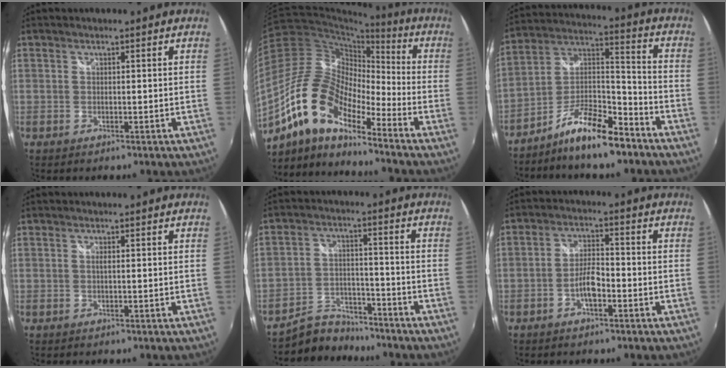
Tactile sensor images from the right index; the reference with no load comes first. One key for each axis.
{"total": 15.1, "fx": -10.2, "fy": 5.5, "fz": 9.7, "tx": -0.172, "ty": 0.006, "tz": -0.212}
{"total": 13.1, "fx": -9.3, "fy": 3.4, "fz": 8.6, "tx": -0.170, "ty": 0.018, "tz": -0.166}
{"total": 0.0}
{"total": 7.6, "fx": -6.9, "fy": 3.1, "fz": 0.4, "tx": -0.027, "ty": 0.019, "tz": -0.118}
{"total": 4.7, "fx": -2.4, "fy": 1.5, "fz": 3.8, "tx": -0.078, "ty": 0.011, "tz": -0.042}